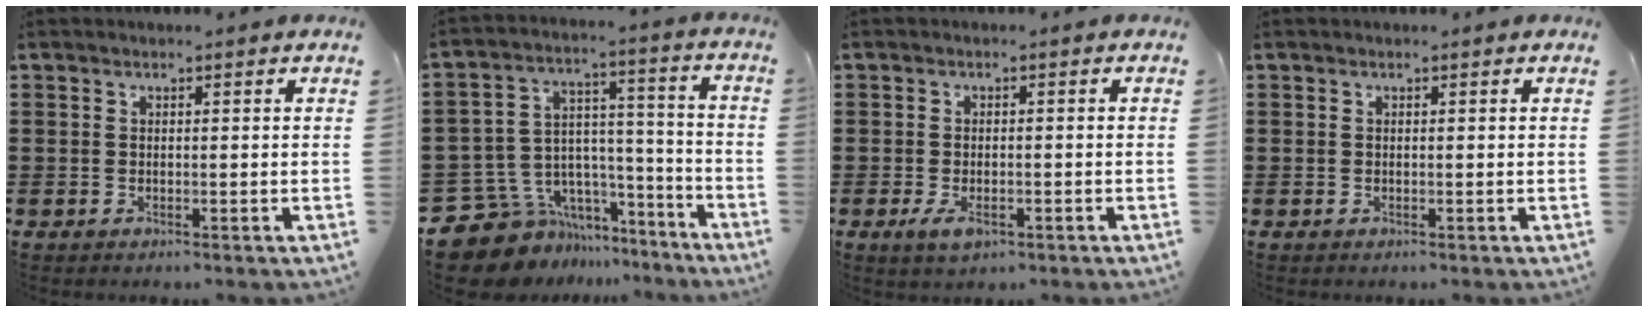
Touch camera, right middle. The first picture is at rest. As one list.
[{"total": 9.6, "force": [-7.6, 5.8, 1.4], "torque": [-0.052, 0.005, -0.137]}, {"total": 2.5, "force": [-1.1, 1.1, 1.9], "torque": [-0.048, -0.006, -0.024]}, {"total": 0.0}]